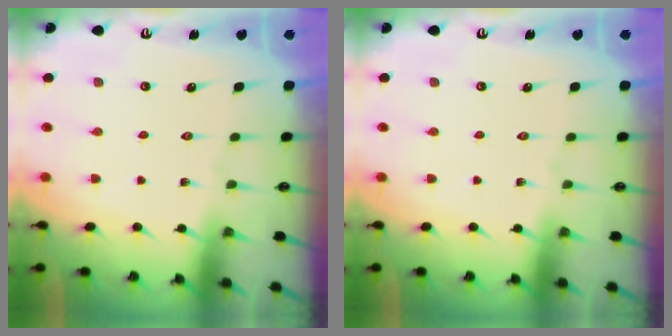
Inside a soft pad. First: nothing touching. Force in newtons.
{"total": 0.0}